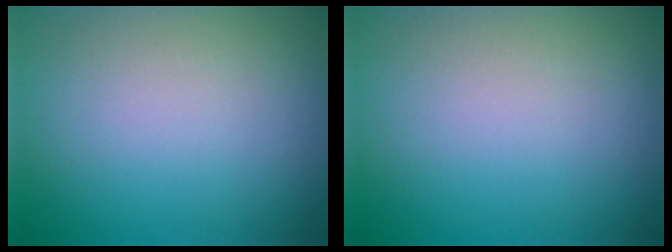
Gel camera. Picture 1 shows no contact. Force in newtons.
{"total": 0.0}